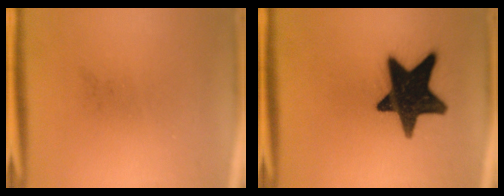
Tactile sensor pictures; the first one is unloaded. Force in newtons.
{"total": 18.3}